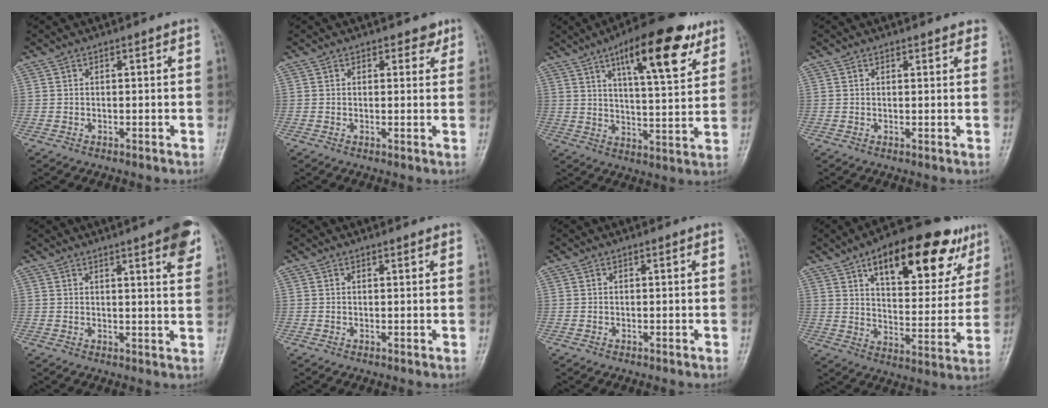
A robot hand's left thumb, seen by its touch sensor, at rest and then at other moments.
{"total": 2.3, "force": [1.5, 1.6, 0.8], "torque": [0.014, -0.005, 0.015]}
{"total": 17.4, "force": [9.3, 5.5, 13.6], "torque": [-0.174, -0.032, 0.140]}
{"total": 2.0, "force": [1.7, 1.0, 0.6], "torque": [0.018, -0.003, 0.013]}
{"total": 8.8, "force": [4.9, 1.7, 7.1], "torque": [-0.071, -0.015, 0.057]}
{"total": 0.8, "force": [0.6, 0.4, 0.3], "torque": [0.003, -0.003, 0.005]}
{"total": 0.0}
{"total": 23.1, "force": [12.7, 9.8, 16.6], "torque": [-0.190, -0.024, 0.191]}